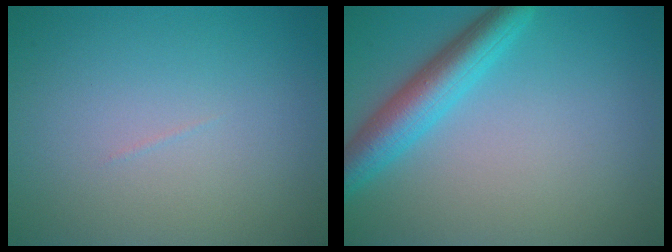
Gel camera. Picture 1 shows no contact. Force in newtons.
{"total": 4.8, "press": 4.8, "slide": 0.2}